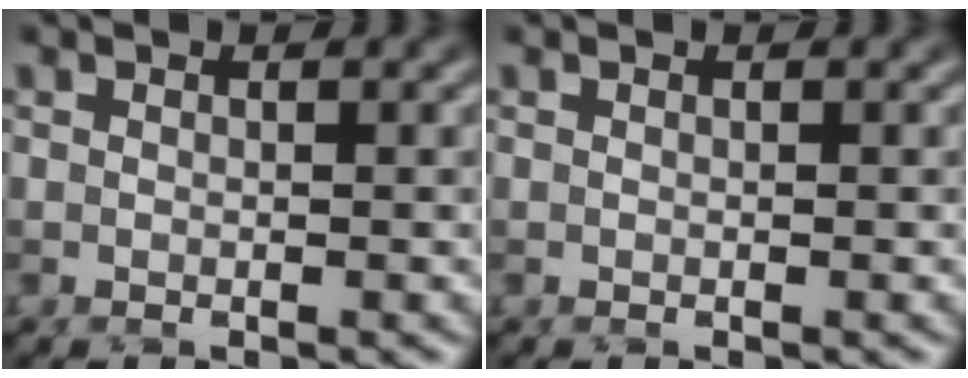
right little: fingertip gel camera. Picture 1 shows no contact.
{"total": 0.0}